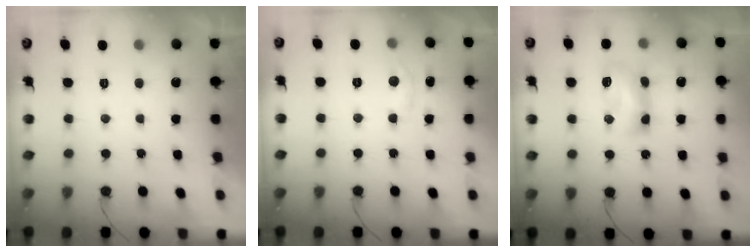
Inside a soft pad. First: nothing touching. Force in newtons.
{"total": 3.6, "press": 3.5, "slide": 0.5}
{"total": 9.5, "press": 9.5, "slide": 0.6}